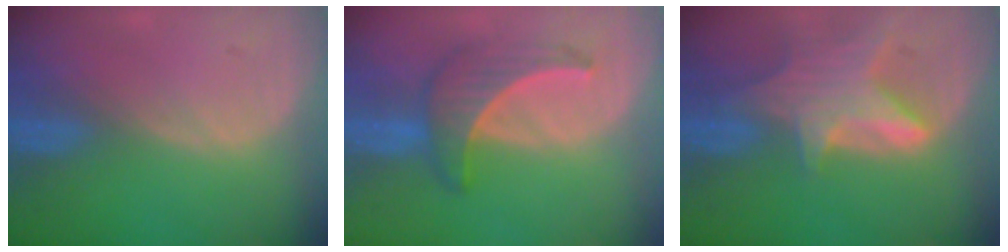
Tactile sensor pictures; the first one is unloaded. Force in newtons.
{"total": 6.3, "press": 6.1, "slide": 1.9}
{"total": 8.1, "press": 7.3, "slide": 3.6}